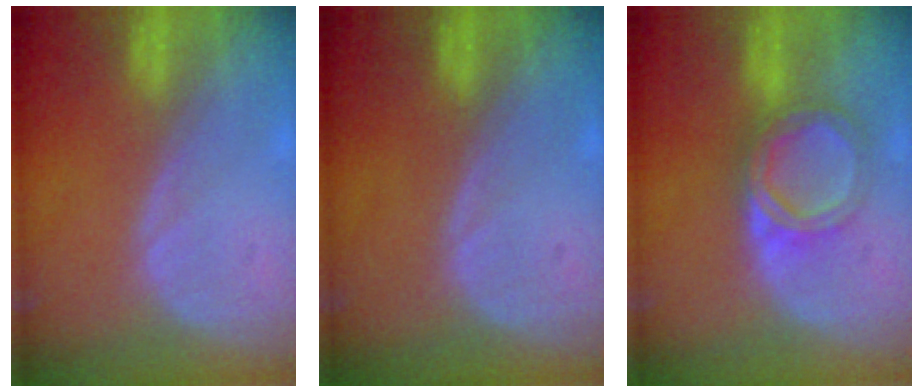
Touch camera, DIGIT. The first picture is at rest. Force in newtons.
{"total": 0.0}
{"total": 5.6, "press": 5.3, "slide": 1.9}